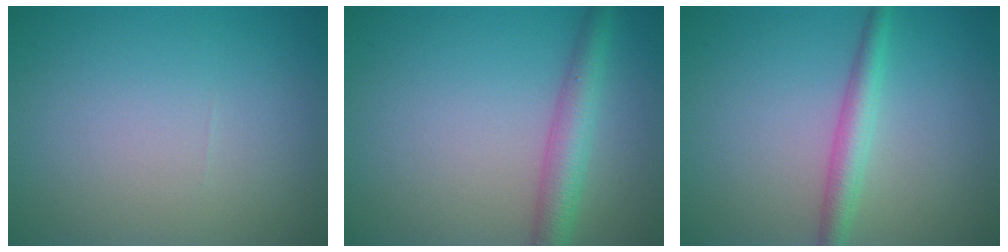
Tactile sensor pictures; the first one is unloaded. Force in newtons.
{"total": 3.6, "press": 3.6, "slide": 0.1}
{"total": 2.7, "press": 2.7, "slide": 0.0}